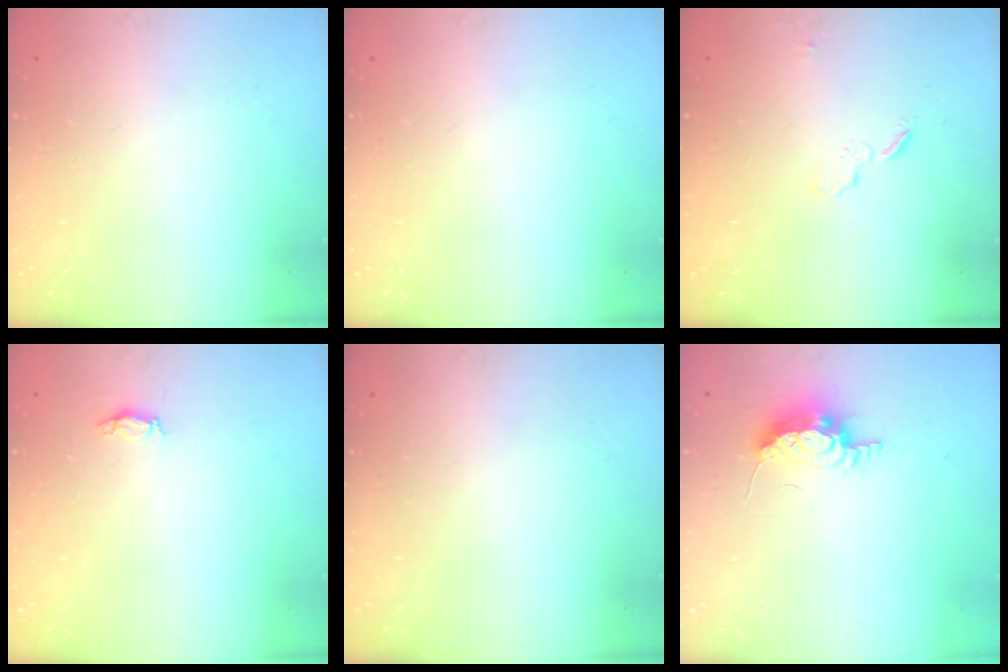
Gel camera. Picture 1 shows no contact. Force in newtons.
{"total": 0.0}
{"total": 3.5, "press": 3.5, "slide": 0.3}
{"total": 2.8, "press": 2.8, "slide": 0.4}
{"total": 0.0}
{"total": 7.6, "press": 7.4, "slide": 1.6}